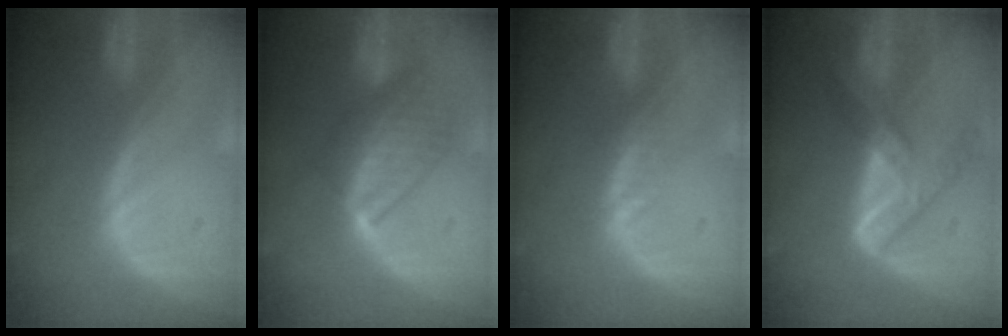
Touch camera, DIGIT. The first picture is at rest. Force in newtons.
{"total": 7.1, "press": 7.0, "slide": 1.5}
{"total": 1.6, "press": 1.6, "slide": 0.1}
{"total": 7.3, "press": 6.2, "slide": 3.8}